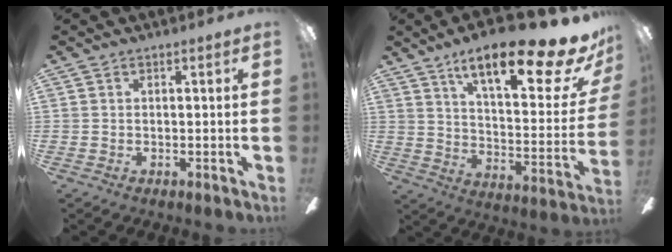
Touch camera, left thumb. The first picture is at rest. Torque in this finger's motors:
{"motor_torque": [0.63, 0.46, 1.23, -1.54, 0.06]}